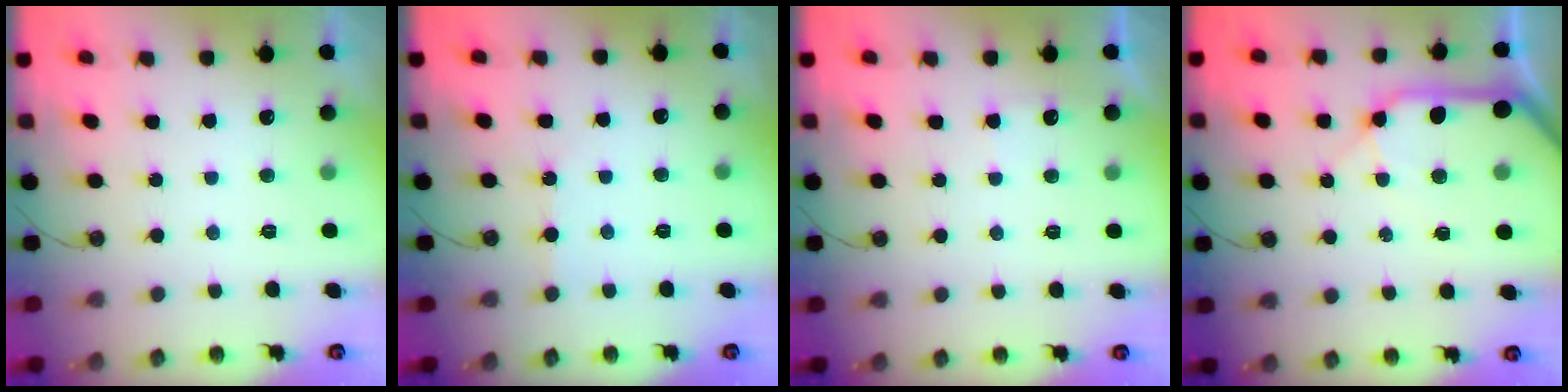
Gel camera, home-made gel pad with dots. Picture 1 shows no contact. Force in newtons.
{"total": 1.9, "press": 1.9, "slide": 0.4}
{"total": 2.2, "press": 2.2, "slide": 0.3}
{"total": 15.0, "press": 14.8, "slide": 2.4}